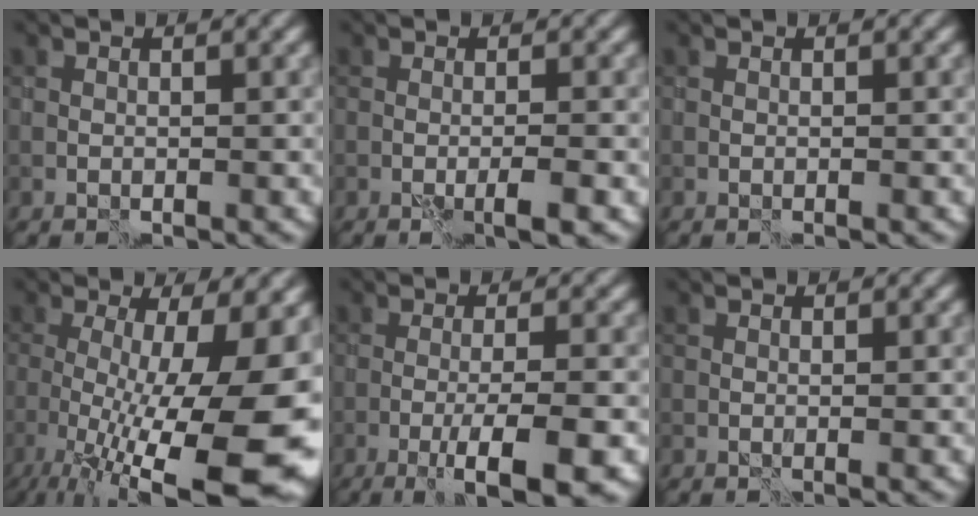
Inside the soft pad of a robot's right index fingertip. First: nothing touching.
{"total": 1.5, "force": [-0.5, -0.6, 1.2], "torque": [-0.017, -0.004, -0.010]}
{"total": 0.0}
{"total": 15.4, "force": [-3.4, 4.2, 14.4], "torque": [-0.208, -0.026, -0.039]}
{"total": 5.7, "force": [-2.8, 0.4, 5.0], "torque": [-0.065, 0.004, -0.049]}
{"total": 0.7, "force": [0.1, -0.6, -0.3], "torque": [0.008, 0.002, 0.002]}